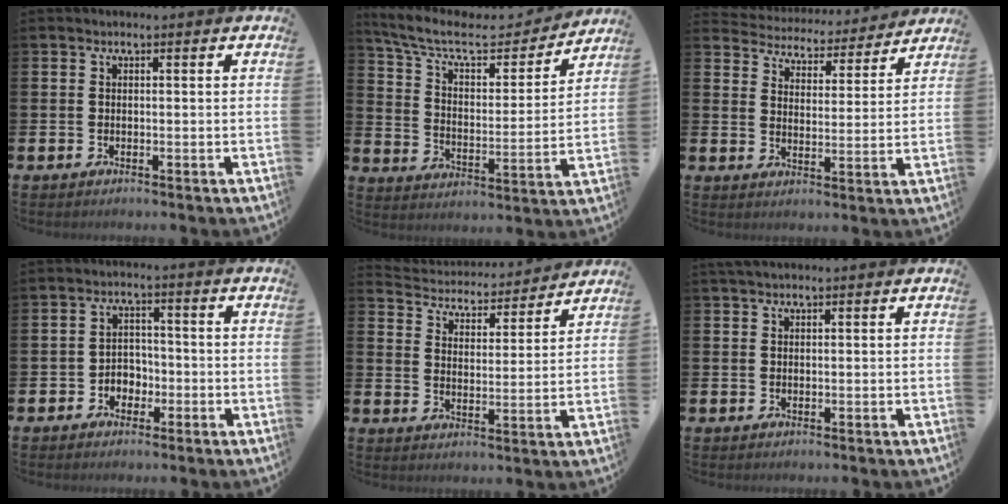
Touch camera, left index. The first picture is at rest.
{"total": 9.8, "force": [8.1, 3.4, 4.4], "torque": [-0.114, -0.048, 0.135]}
{"total": 4.1, "force": [3.9, 1.1, -0.2], "torque": [-0.019, -0.040, 0.063]}
{"total": 3.0, "force": [-1.8, 2.3, 0.7], "torque": [-0.021, 0.006, -0.040]}
{"total": 4.4, "force": [4.2, 1.1, -0.1], "torque": [-0.032, -0.043, 0.068]}
{"total": 1.3, "force": [1.2, 0.2, 0.5], "torque": [-0.008, 0.002, 0.021]}